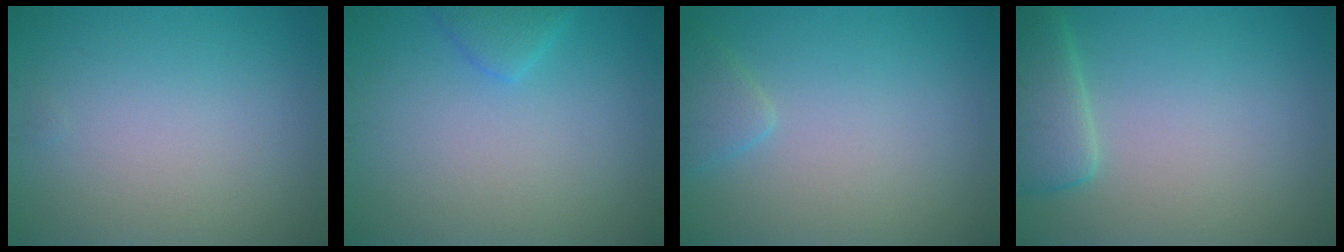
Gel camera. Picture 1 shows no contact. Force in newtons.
{"total": 1.7, "press": 1.7, "slide": 0.2}
{"total": 1.6, "press": 1.6, "slide": 0.1}
{"total": 3.8, "press": 3.8, "slide": 0.3}